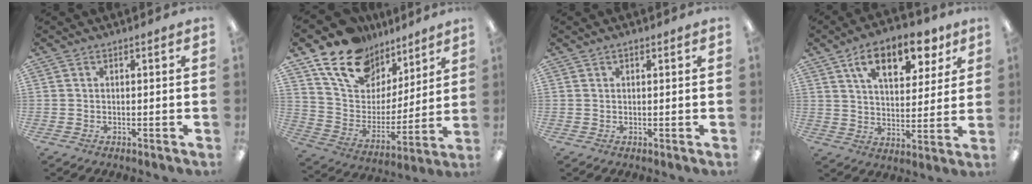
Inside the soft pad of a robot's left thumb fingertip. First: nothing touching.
{"total": 17.5, "force": [11.6, 11.5, 6.3], "torque": [-0.130, -0.064, 0.218]}
{"total": 0.7, "force": [0.5, 0.2, 0.5], "torque": [-0.010, 0.001, 0.009]}
{"total": 14.7, "force": [8.5, 7.2, 9.6], "torque": [-0.139, -0.025, 0.144]}